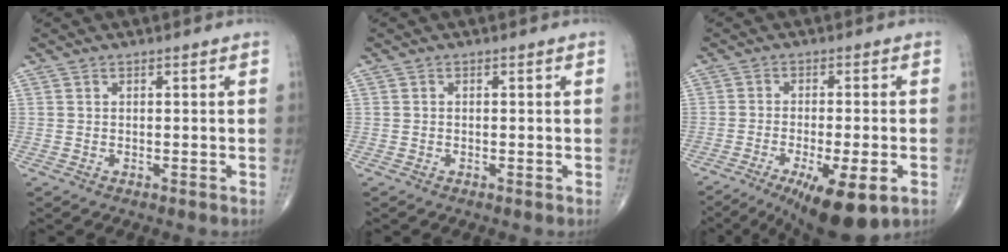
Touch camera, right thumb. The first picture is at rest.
{"total": 0.0}
{"total": 12.9, "force": [-6.3, 3.4, 10.7], "torque": [-0.158, -0.005, -0.092]}